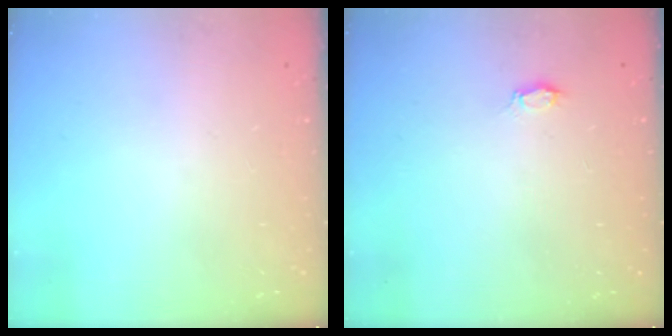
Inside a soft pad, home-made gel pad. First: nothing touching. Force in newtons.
{"total": 2.1, "press": 2.1, "slide": 0.3}